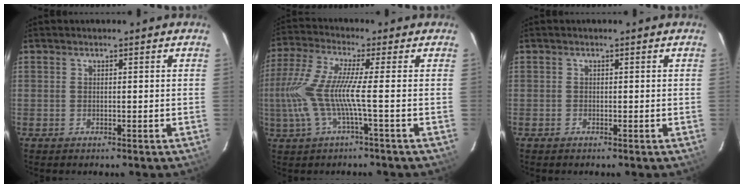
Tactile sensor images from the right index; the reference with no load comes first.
{"total": 10.3, "force": [-2.1, -0.5, 10.1], "torque": [-0.209, -0.007, -0.038]}
{"total": 0.0}